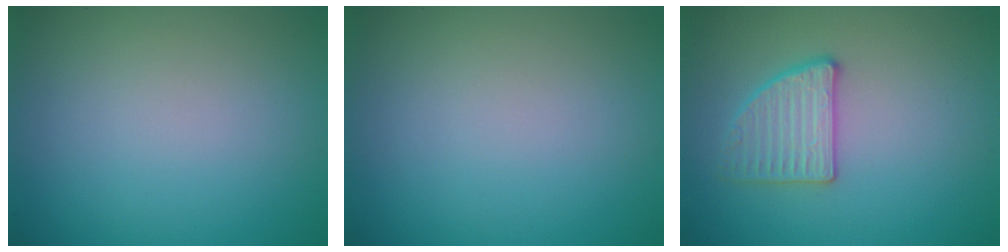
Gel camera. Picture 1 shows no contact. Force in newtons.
{"total": 0.0}
{"total": 2.8, "press": 2.8, "slide": 0.3}